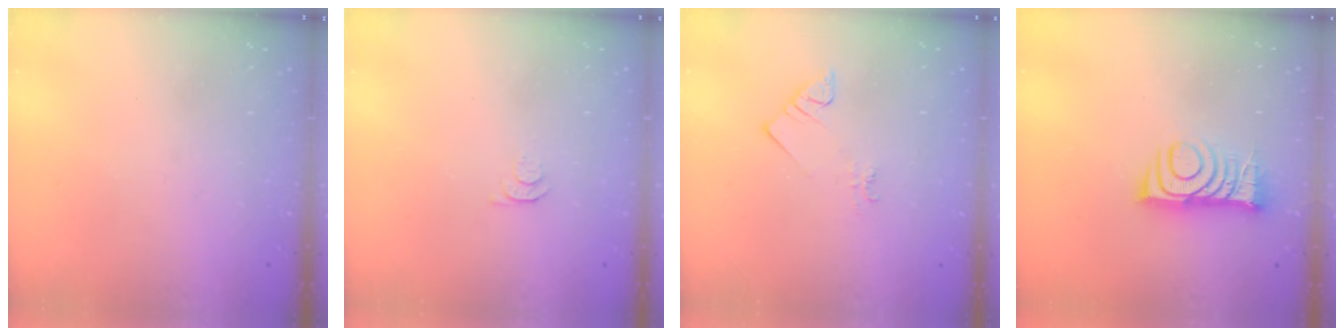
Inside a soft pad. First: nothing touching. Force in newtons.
{"total": 3.8, "press": 3.7, "slide": 0.7}
{"total": 2.1, "press": 2.0, "slide": 0.5}
{"total": 10.8, "press": 10.8, "slide": 0.9}